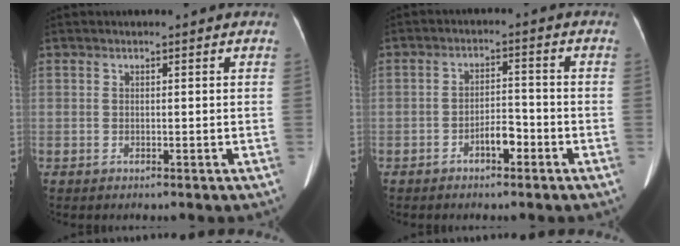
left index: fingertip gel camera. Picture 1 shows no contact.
{"total": 3.9, "force": [-2.3, 1.5, 2.8], "torque": [-0.047, 0.011, -0.040]}